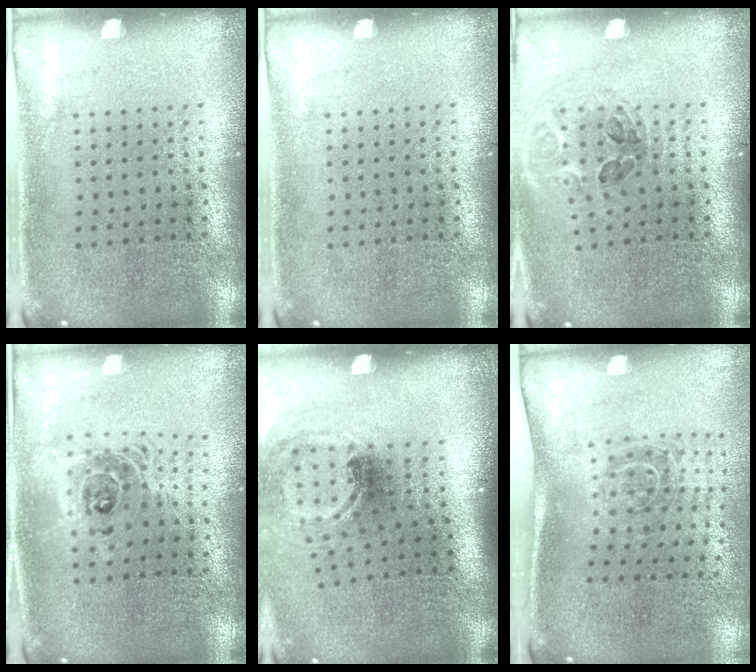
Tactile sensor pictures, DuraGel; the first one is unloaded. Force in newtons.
{"total": 0.0}
{"total": 1.0, "press": 1.0, "slide": 0.1}
{"total": 1.7, "press": 1.4, "slide": 1.0}
{"total": 1.6, "press": 1.2, "slide": 1.1}
{"total": 1.8, "press": 1.2, "slide": 1.3}